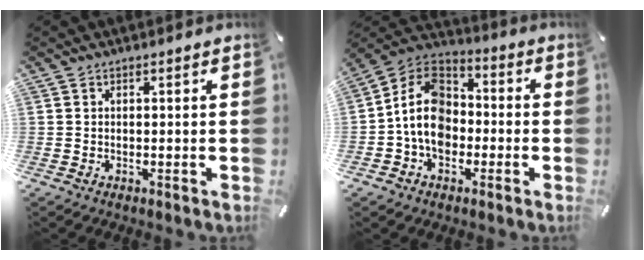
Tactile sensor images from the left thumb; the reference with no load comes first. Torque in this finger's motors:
{"motor_torque": [1.44, 2.77, 0.65, 0.36, 0.19]}